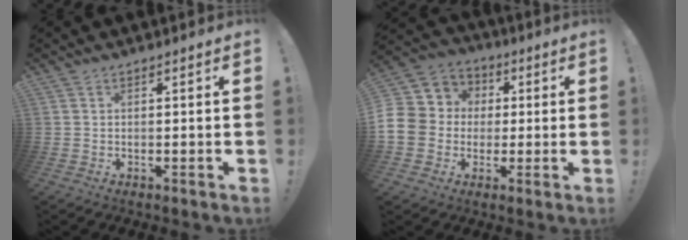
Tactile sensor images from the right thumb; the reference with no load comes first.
{"total": 12.4, "force": [-0.9, 11.4, 4.7], "torque": [-0.083, 0.013, -0.011]}